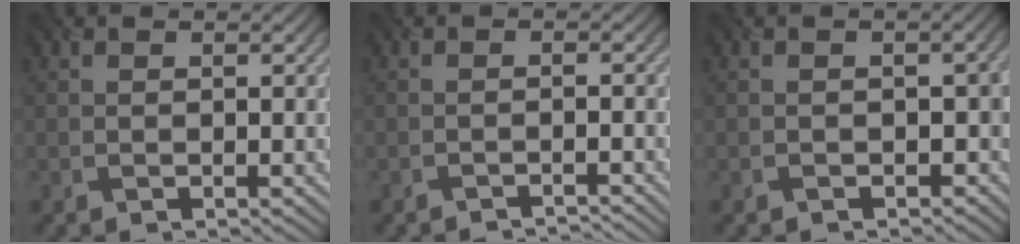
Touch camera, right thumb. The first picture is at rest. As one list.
[{"total": 1.8, "force": [-1.6, 0.1, 0.7], "torque": [-0.003, 0.003, -0.032]}, {"total": 2.6, "force": [-1.0, 1.9, 1.3], "torque": [-0.016, -0.007, -0.013]}]